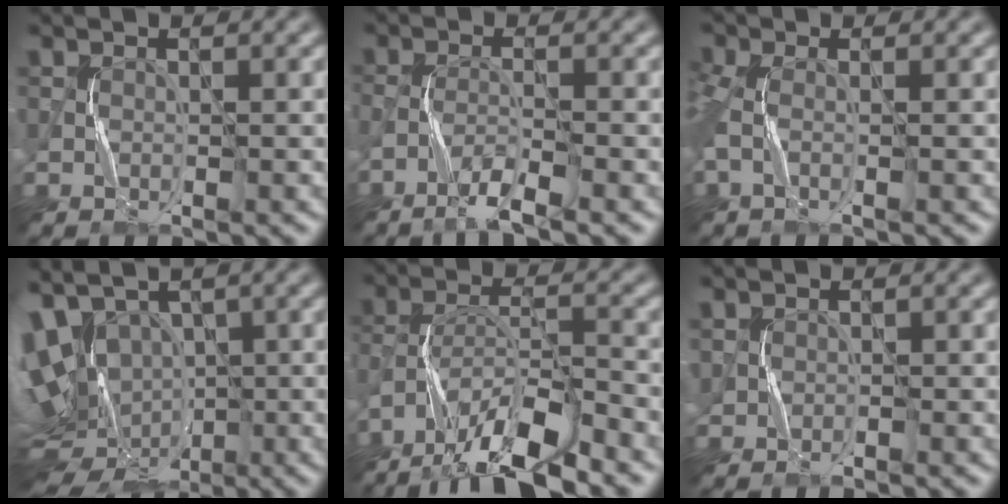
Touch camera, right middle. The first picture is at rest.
{"total": 3.0, "force": [-2.1, 0.2, 2.2], "torque": [-0.047, 0.003, -0.050]}
{"total": 3.0, "force": [-0.3, 1.3, 2.7], "torque": [-0.066, 0.003, -0.014]}
{"total": 13.2, "force": [-2.4, 9.5, 8.8], "torque": [-0.163, -0.002, -0.003]}
{"total": 10.3, "force": [-8.0, 2.1, 6.1], "torque": [-0.110, 0.007, -0.142]}
{"total": 0.5, "force": [-0.2, 0.4, 0.2], "torque": [-0.003, 0.001, -0.003]}